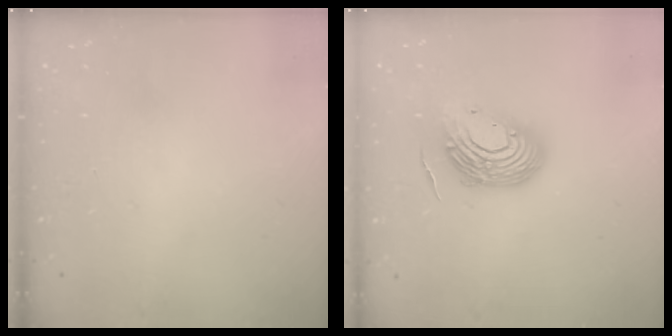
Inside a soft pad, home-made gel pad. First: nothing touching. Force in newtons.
{"total": 12.9, "press": 12.7, "slide": 2.1}